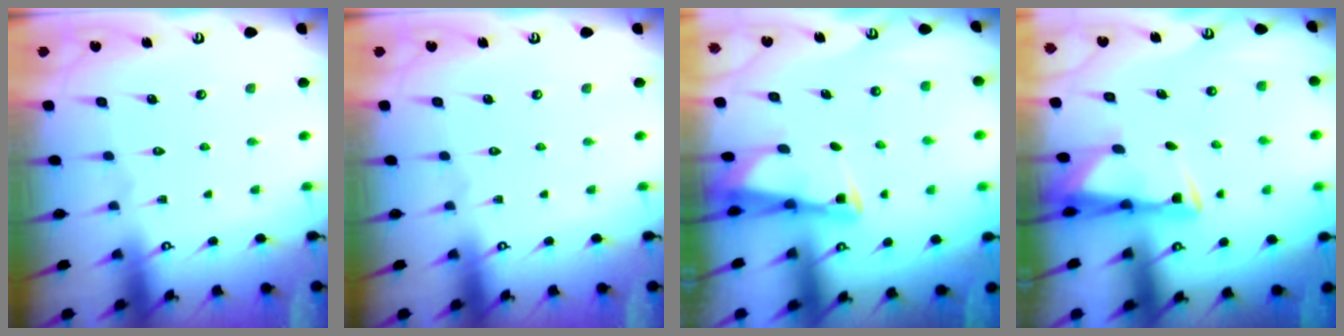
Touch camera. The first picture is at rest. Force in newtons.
{"total": 0.0}
{"total": 2.9, "press": 2.8, "slide": 0.3}
{"total": 3.0, "press": 2.8, "slide": 0.9}